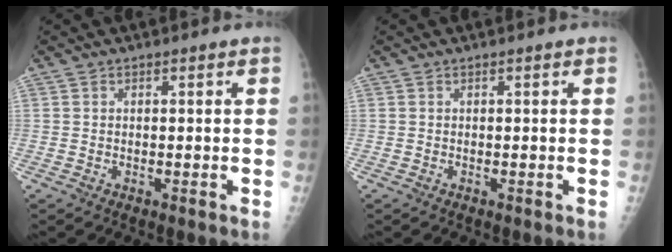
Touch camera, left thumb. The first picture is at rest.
{"total": 0.0}